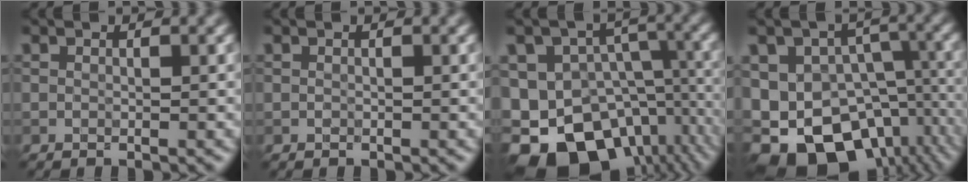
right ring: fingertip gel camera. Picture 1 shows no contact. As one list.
[{"total": 0.0}, {"total": 17.9, "force": [-8.3, 12.7, 9.5], "torque": [-0.189, -0.026, -0.101]}, {"total": 16.8, "force": [-7.0, 11.7, 9.9], "torque": [-0.181, -0.018, -0.084]}]